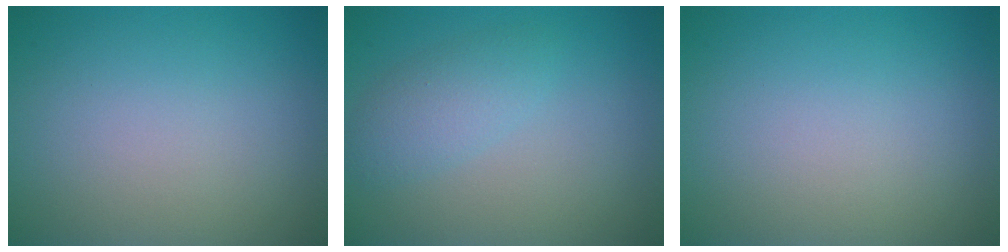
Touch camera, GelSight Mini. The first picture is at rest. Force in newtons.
{"total": 2.5, "press": 2.5, "slide": 0.0}
{"total": 0.0}